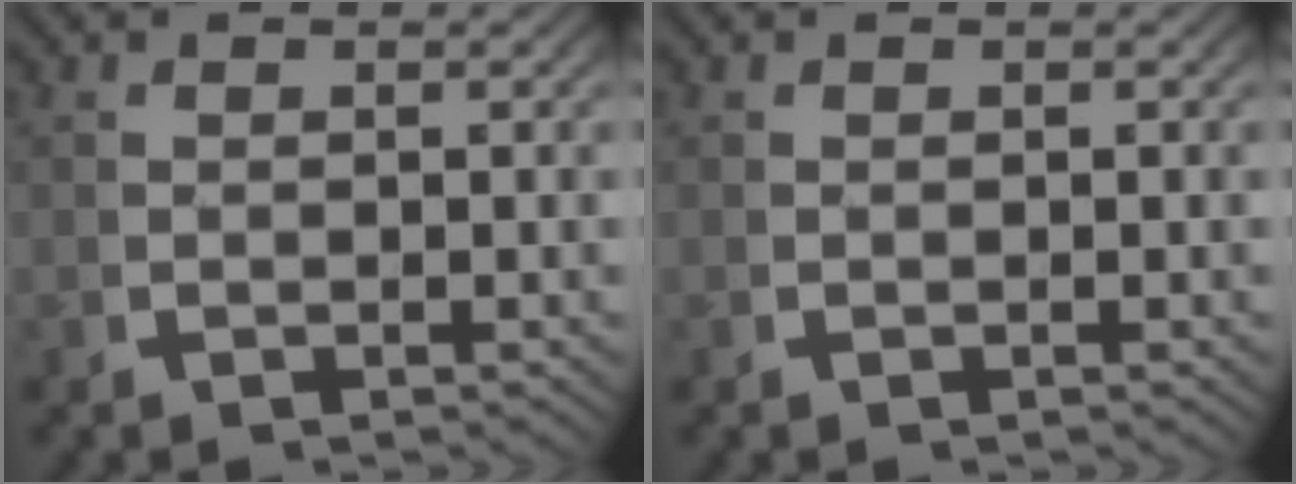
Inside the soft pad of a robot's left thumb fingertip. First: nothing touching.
{"total": 0.0}